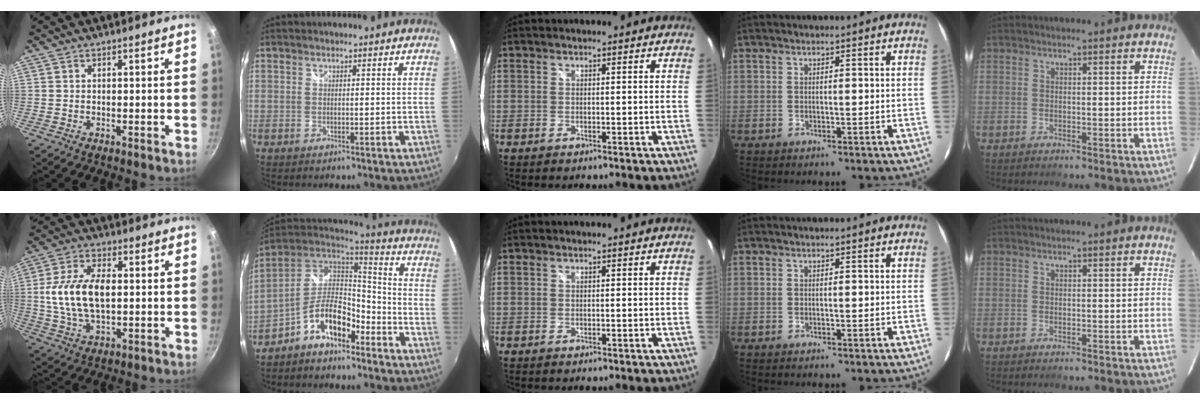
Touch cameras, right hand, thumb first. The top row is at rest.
{"thumb": {"total": 13.2, "force": [0.5, 7.5, 10.9], "torque": [-0.201, 0.015, 0.005]}, "index": {"total": 12.6, "force": [-6.9, 6.0, 8.7], "torque": [-0.174, 0.018, -0.124]}}